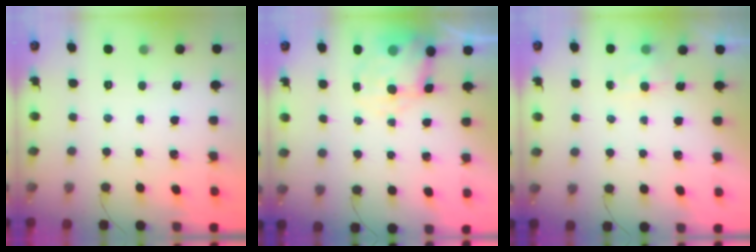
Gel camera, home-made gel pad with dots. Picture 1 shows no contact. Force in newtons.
{"total": 8.3, "press": 8.0, "slide": 1.9}
{"total": 5.0, "press": 4.7, "slide": 1.5}